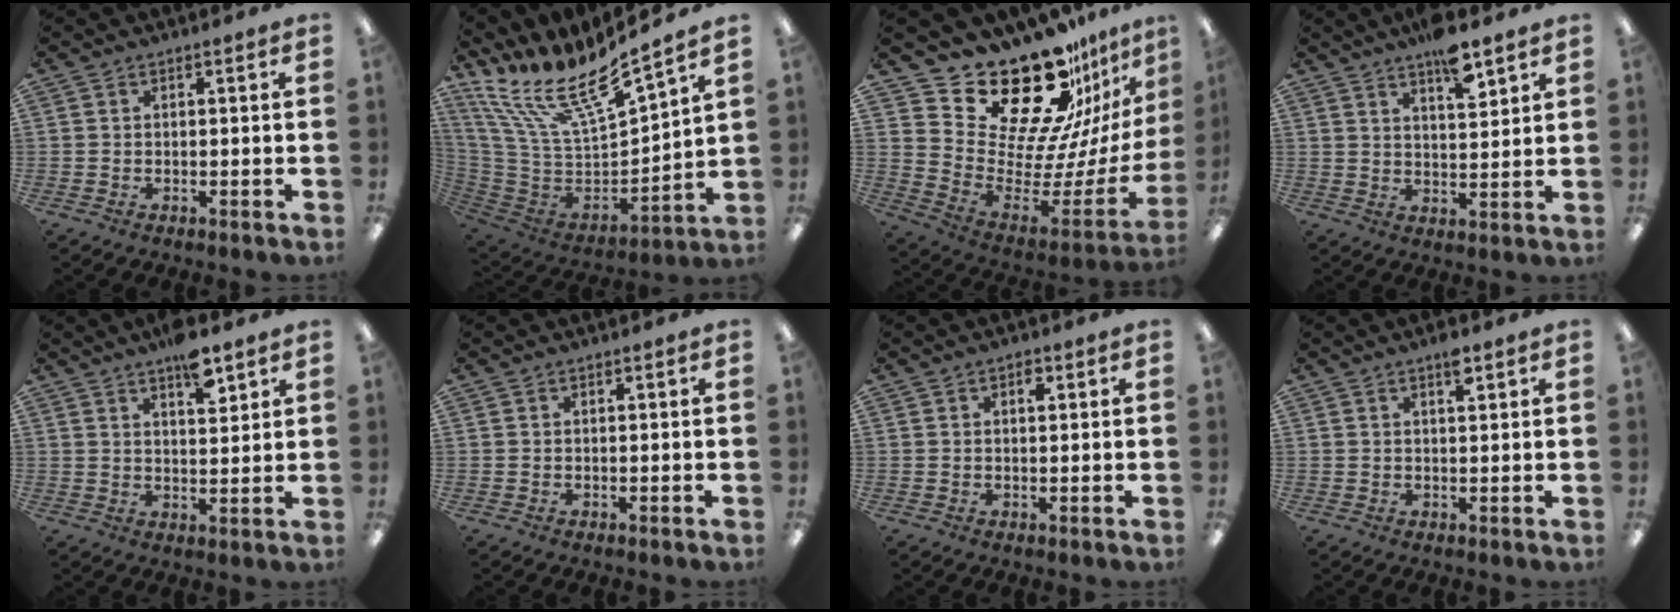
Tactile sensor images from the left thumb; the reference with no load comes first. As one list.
[{"total": 18.2, "force": [13.8, 4.8, 10.9], "torque": [-0.221, -0.106, 0.235]}, {"total": 26.1, "force": [20.6, 10.9, 11.8], "torque": [-0.185, -0.158, 0.377]}, {"total": 8.1, "force": [6.2, 2.3, 4.6], "torque": [-0.065, -0.038, 0.104]}, {"total": 7.5, "force": [5.5, 2.8, 4.3], "torque": [-0.050, -0.035, 0.090]}, {"total": 0.0}, {"total": 2.0, "force": [1.1, 1.1, 1.2], "torque": [-0.009, -0.003, 0.016]}, {"total": 3.0, "force": [2.0, 1.0, 2.0], "torque": [-0.029, -0.005, 0.031]}]